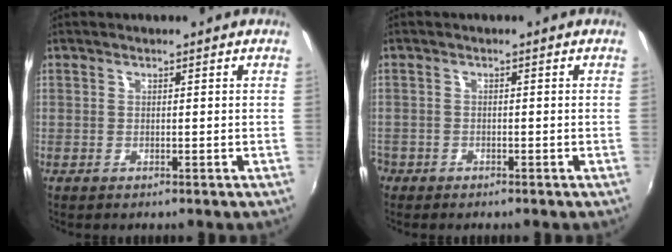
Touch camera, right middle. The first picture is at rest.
{"total": 2.2, "force": [-1.5, 1.6, 0.2], "torque": [-0.017, 0.004, -0.030]}